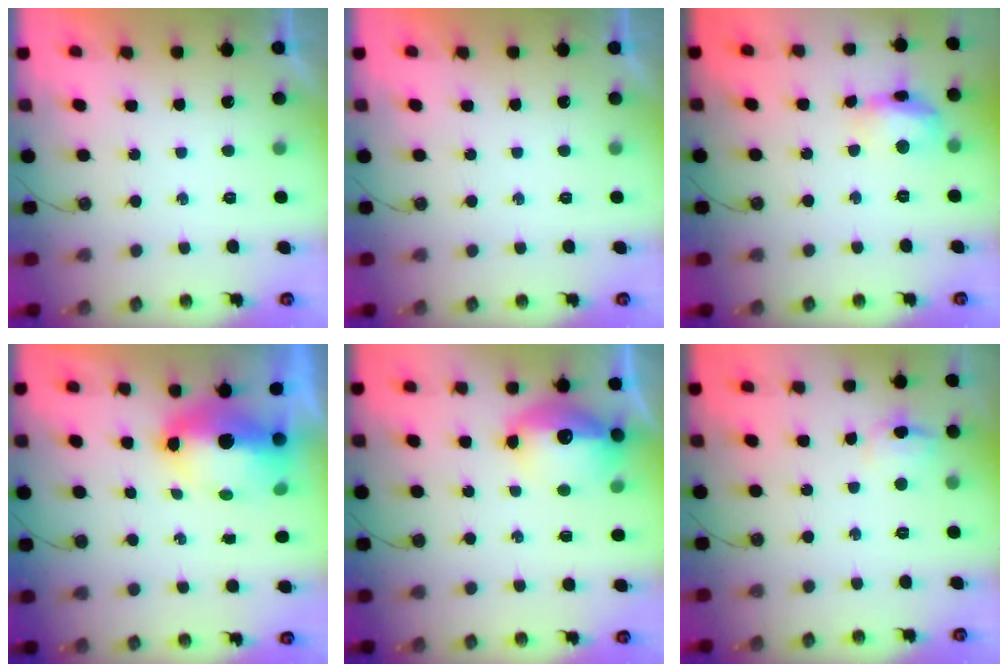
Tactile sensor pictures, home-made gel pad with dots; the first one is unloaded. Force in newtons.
{"total": 0.0}
{"total": 13.0, "press": 13.0, "slide": 1.0}
{"total": 10.3, "press": 10.1, "slide": 1.7}
{"total": 14.4, "press": 14.3, "slide": 1.5}
{"total": 7.5, "press": 7.4, "slide": 1.0}